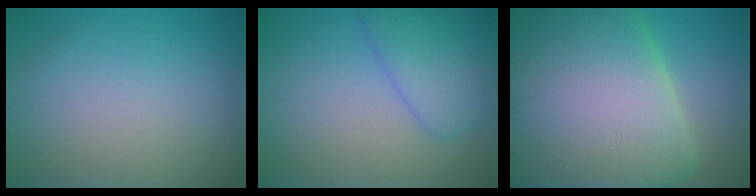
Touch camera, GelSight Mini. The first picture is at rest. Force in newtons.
{"total": 4.0, "press": 4.0, "slide": 0.2}
{"total": 20.8, "press": 20.8, "slide": 1.0}